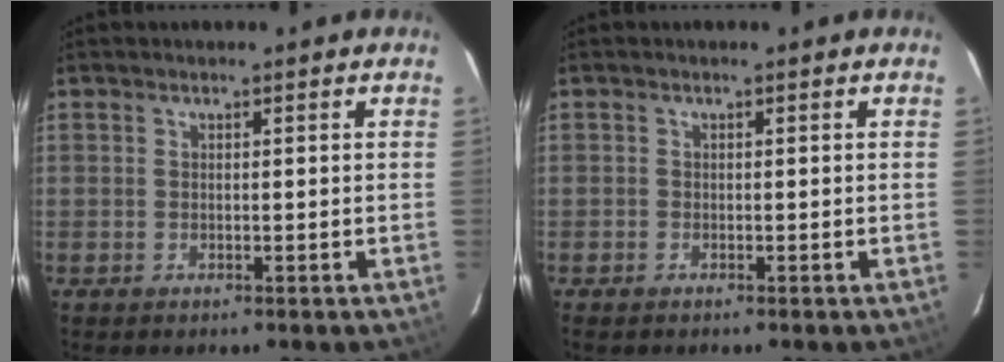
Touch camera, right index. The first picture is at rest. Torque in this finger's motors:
{"motor_torque": [0.00, 0.05, 0.00, -0.02]}